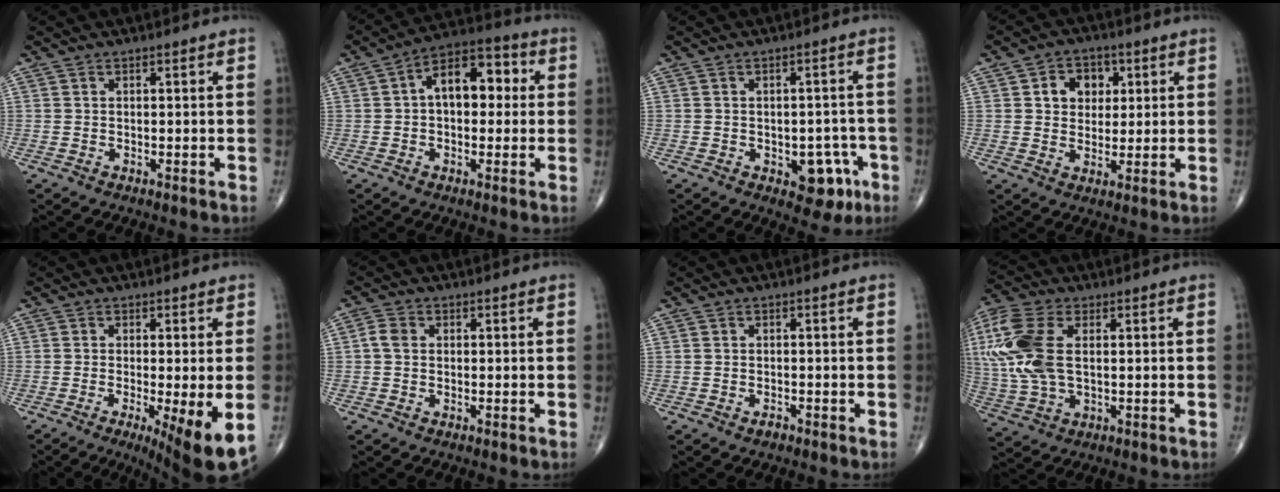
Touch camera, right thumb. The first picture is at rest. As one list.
[{"total": 11.2, "force": [1.3, 6.7, 8.8], "torque": [-0.105, 0.033, 0.008]}, {"total": 7.2, "force": [-2.9, 4.3, 5.0], "torque": [-0.028, 0.018, -0.030]}, {"total": 7.1, "force": [2.1, 5.6, 3.8], "torque": [-0.020, -0.002, 0.031]}, {"total": 10.7, "force": [-3.9, 1.7, 9.8], "torque": [-0.143, -0.027, -0.057]}, {"total": 2.4, "force": [0.1, 1.9, 1.5], "torque": [-0.029, 0.007, -0.003]}, {"total": 0.9, "force": [-0.7, 0.5, 0.4], "torque": [-0.006, 0.003, -0.012]}, {"total": 15.0, "force": [2.6, 8.3, 12.2], "torque": [-0.309, 0.007, 0.052]}]